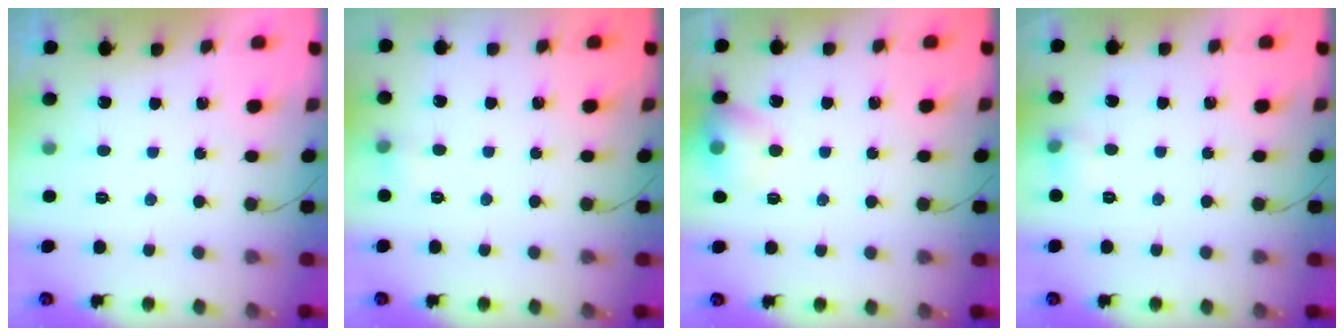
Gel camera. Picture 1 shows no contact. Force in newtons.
{"total": 5.5, "press": 5.3, "slide": 1.6}
{"total": 9.1, "press": 9.0, "slide": 1.4}
{"total": 5.9, "press": 5.8, "slide": 1.3}